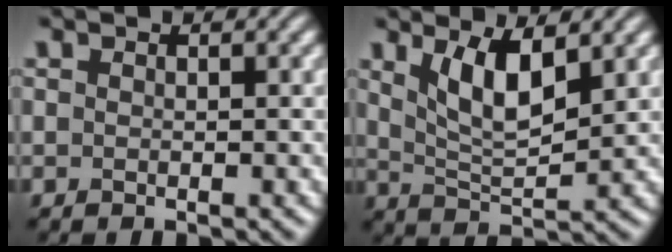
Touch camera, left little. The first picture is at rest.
{"total": 5.0, "force": [2.2, 1.6, 4.1], "torque": [-0.088, -0.008, 0.045]}